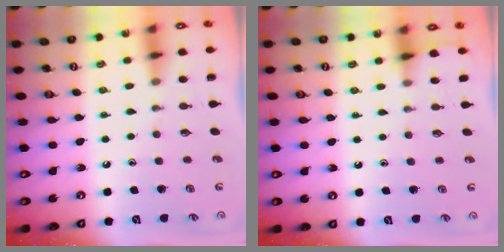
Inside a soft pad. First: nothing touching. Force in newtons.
{"total": 4.0, "press": 4.0, "slide": 0.3}